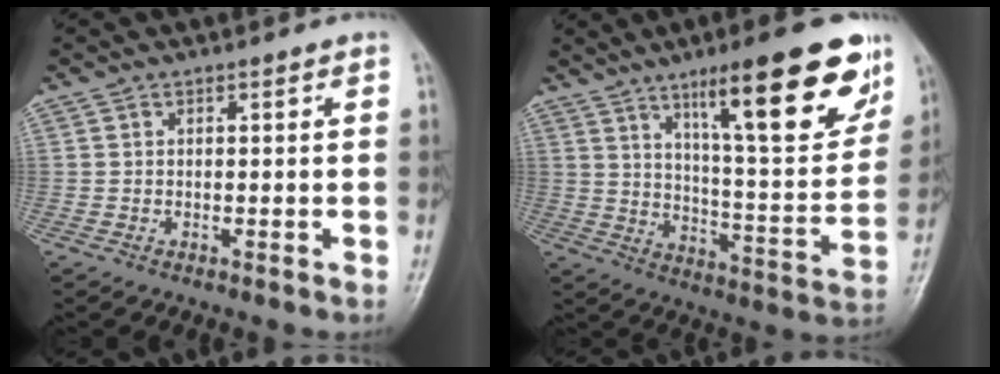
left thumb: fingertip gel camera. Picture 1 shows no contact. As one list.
[{"total": 22.1, "force": [12.7, 5.0, 17.3], "torque": [-0.212, -0.048, 0.198]}]